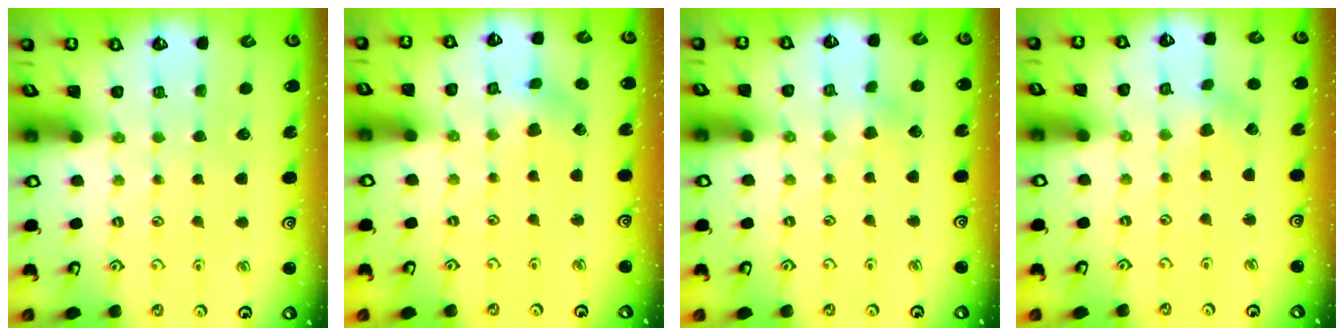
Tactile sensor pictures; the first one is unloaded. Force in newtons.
{"total": 2.7, "press": 2.7, "slide": 0.5}
{"total": 3.0, "press": 3.0, "slide": 0.1}
{"total": 1.5, "press": 1.4, "slide": 0.2}